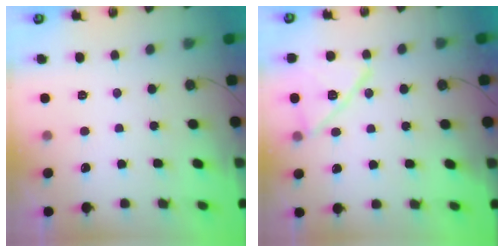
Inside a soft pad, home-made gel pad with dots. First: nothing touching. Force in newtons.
{"total": 14.1, "press": 14.0, "slide": 1.6}